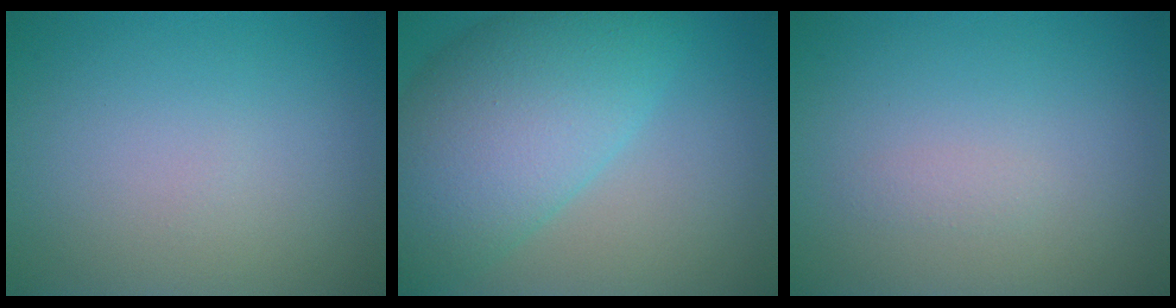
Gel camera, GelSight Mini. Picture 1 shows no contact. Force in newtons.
{"total": 10.1, "press": 10.1, "slide": 0.3}
{"total": 0.6, "press": 0.6, "slide": 0.0}